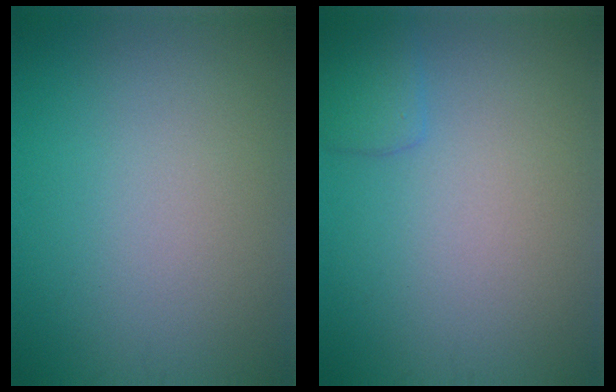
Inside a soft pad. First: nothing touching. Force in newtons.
{"total": 1.7, "press": 1.7, "slide": 0.1}